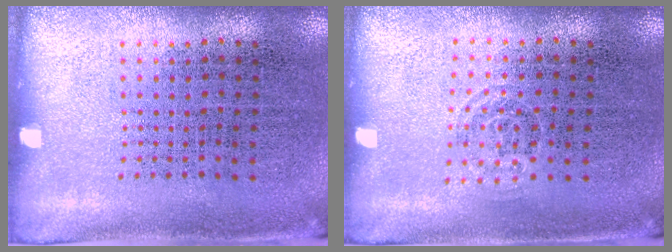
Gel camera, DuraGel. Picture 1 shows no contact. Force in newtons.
{"total": 0.7, "press": 0.4, "slide": 0.6}